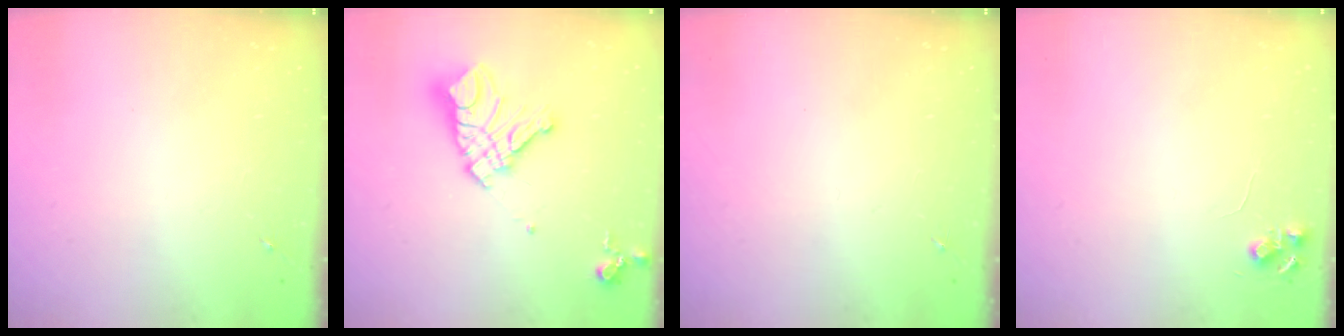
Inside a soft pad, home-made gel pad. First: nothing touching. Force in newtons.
{"total": 16.4, "press": 16.3, "slide": 2.1}
{"total": 0.0}
{"total": 5.8, "press": 5.8, "slide": 0.8}